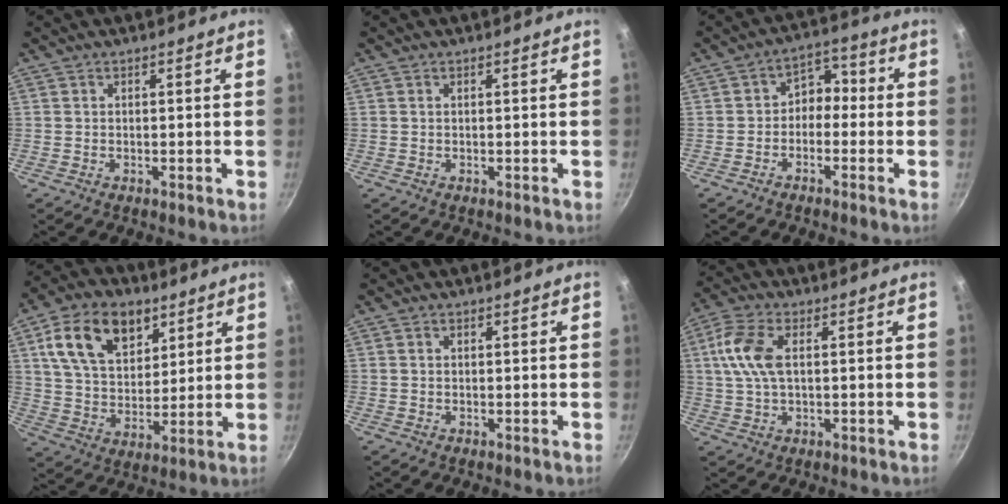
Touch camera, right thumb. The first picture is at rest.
{"total": 0.0}
{"total": 5.3, "force": [-1.3, 4.2, 3.0], "torque": [-0.009, 0.031, -0.037]}
{"total": 17.1, "force": [7.8, 11.0, 10.5], "torque": [-0.156, -0.019, 0.137]}
{"total": 0.9, "force": [0.4, 0.6, 0.5], "torque": [-0.008, 0.004, 0.005]}
{"total": 9.2, "force": [1.8, 5.0, 7.5], "torque": [-0.155, 0.014, 0.027]}